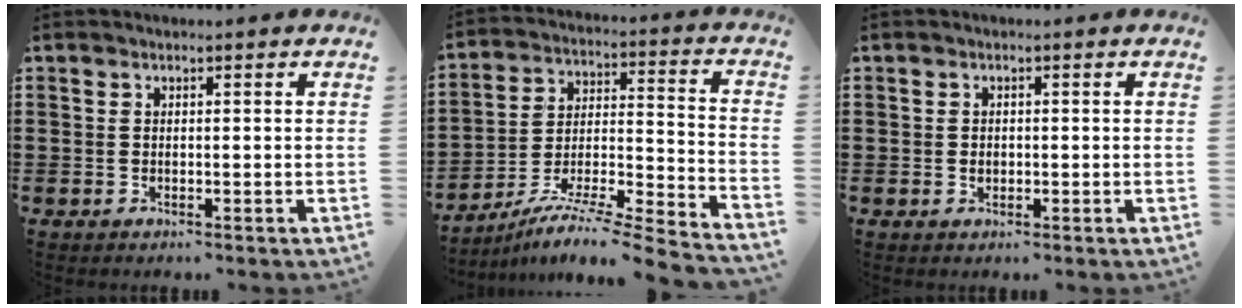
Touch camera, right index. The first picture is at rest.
{"total": 8.5, "force": [-7.3, 0.0, 4.3], "torque": [-0.070, 0.001, -0.149]}
{"total": 1.1, "force": [-0.1, 0.9, 0.7], "torque": [-0.016, 0.005, -0.002]}